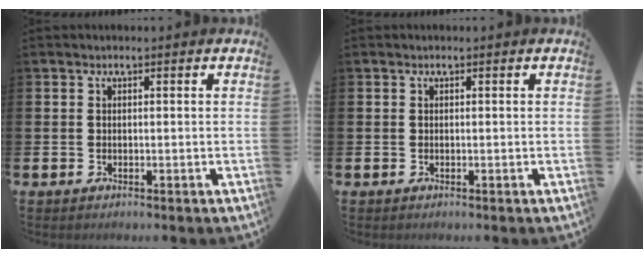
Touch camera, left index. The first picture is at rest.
{"total": 0.0}